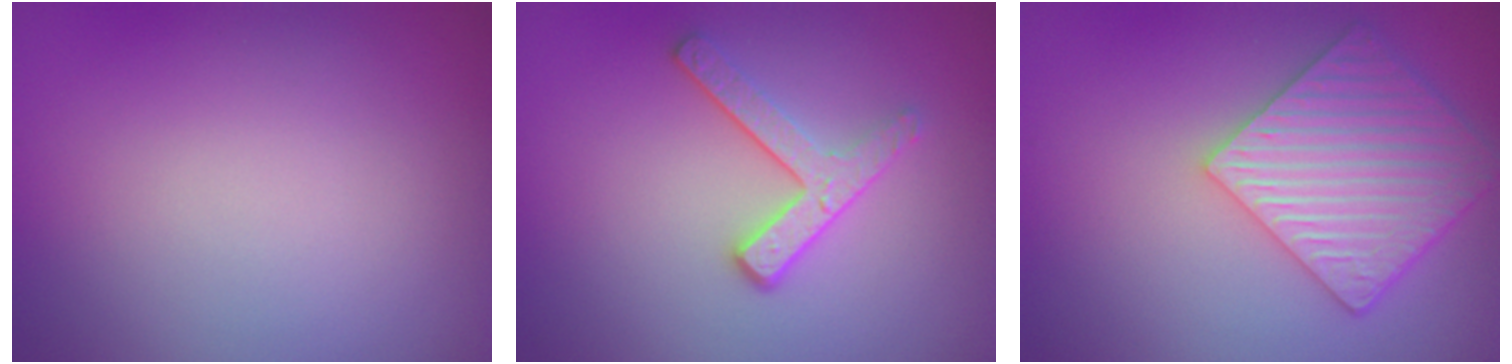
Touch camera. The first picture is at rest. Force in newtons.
{"total": 2.8, "press": 2.4, "slide": 1.4}
{"total": 5.9, "press": 5.0, "slide": 3.1}